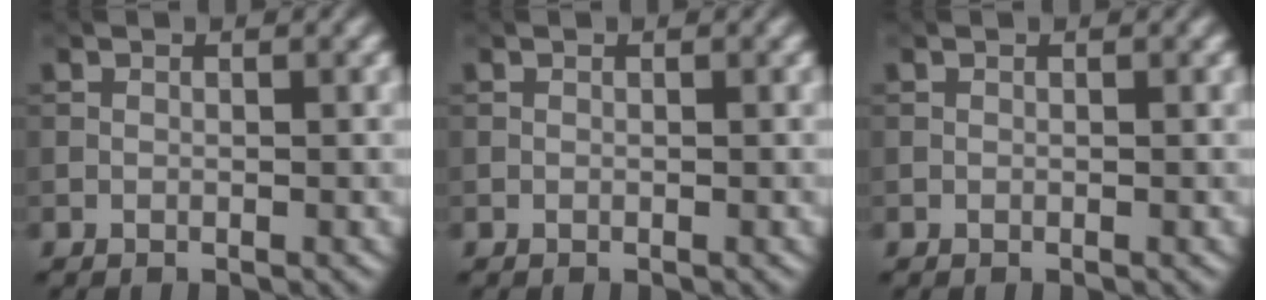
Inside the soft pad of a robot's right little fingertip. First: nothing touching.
{"total": 0.0}
{"total": 0.0}